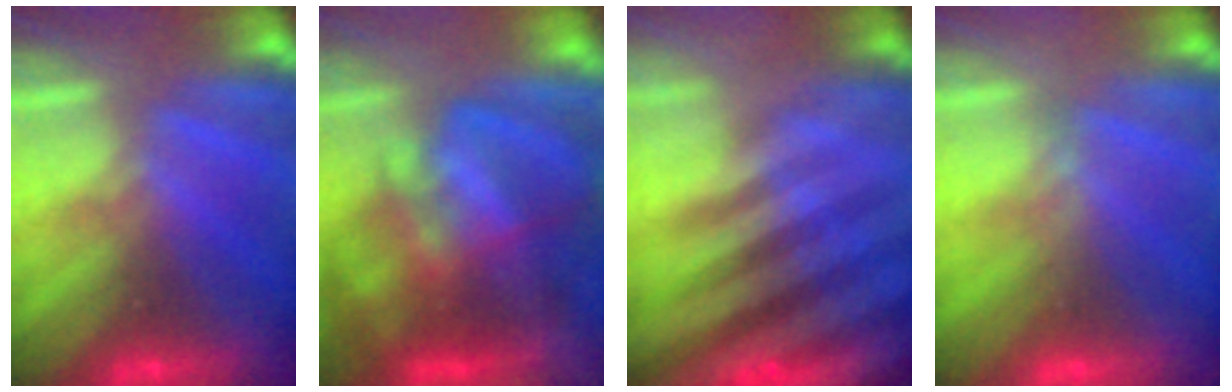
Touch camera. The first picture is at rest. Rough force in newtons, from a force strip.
{"total": 11.5}
{"total": 9.1}
{"total": 3.4}